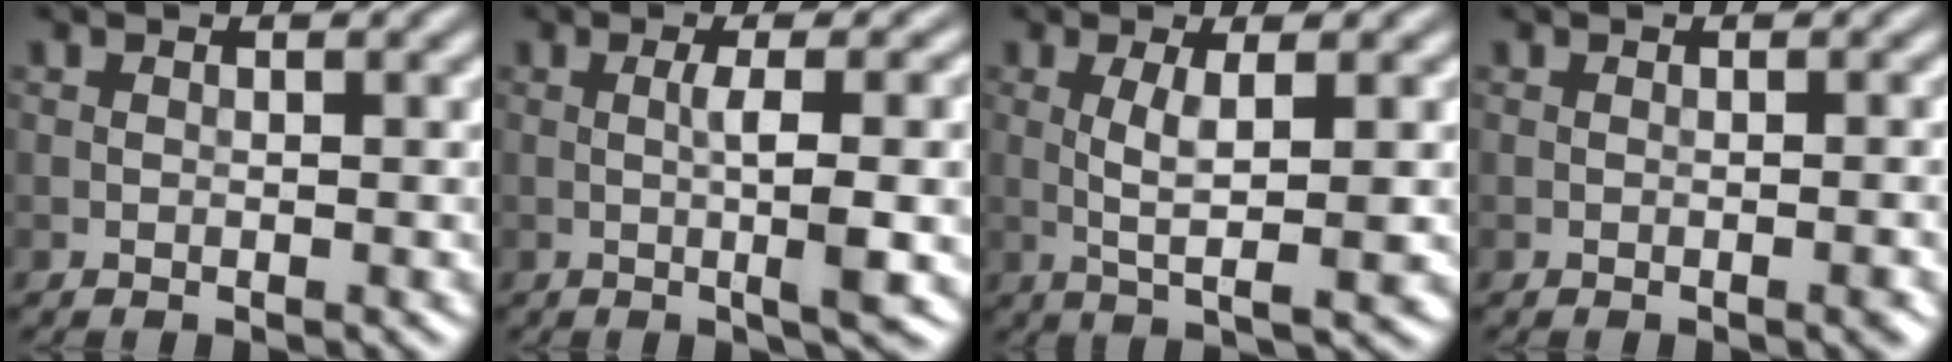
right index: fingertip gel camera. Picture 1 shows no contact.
{"total": 6.3, "force": [-0.3, 1.2, 6.1], "torque": [-0.093, 0.002, -0.003]}
{"total": 4.0, "force": [0.2, 0.7, 3.9], "torque": [-0.076, -0.004, 0.006]}
{"total": 1.8, "force": [-0.3, 0.4, 1.7], "torque": [-0.015, 0.002, -0.007]}